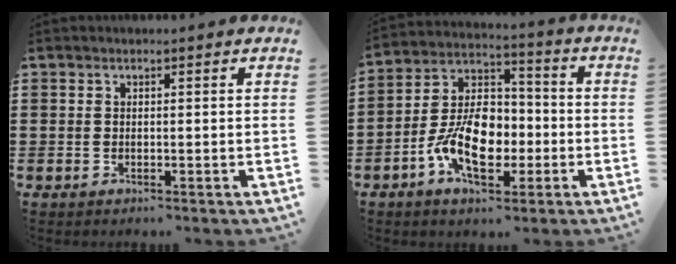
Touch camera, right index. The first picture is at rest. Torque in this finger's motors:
{"motor_torque": [1.15, 0.99, 1.05, 0.21]}